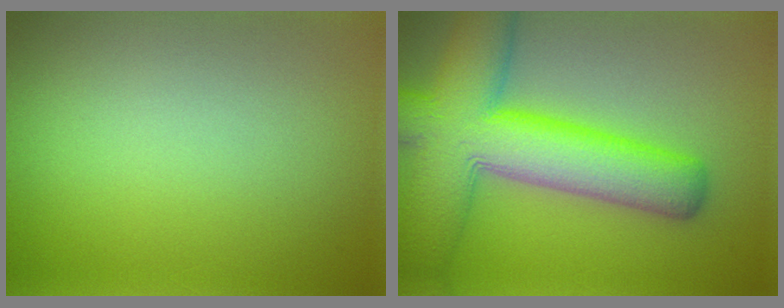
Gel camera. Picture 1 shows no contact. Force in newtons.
{"total": 11.8, "press": 11.8, "slide": 0.6}